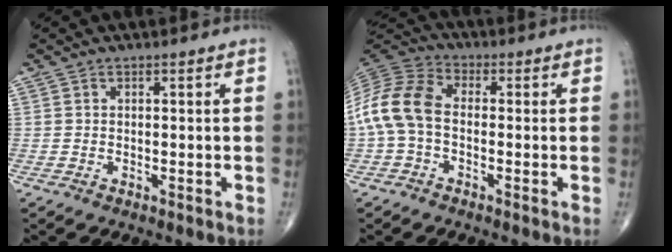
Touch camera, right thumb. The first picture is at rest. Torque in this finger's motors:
{"motor_torque": [0.56, 0.84, 0.67, -0.59, 0.38]}